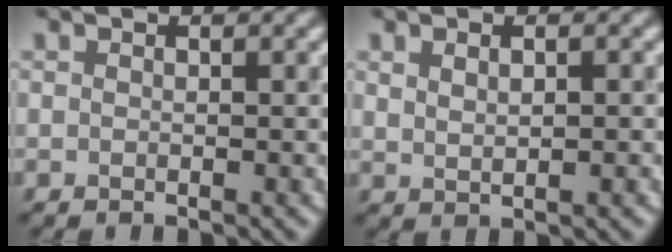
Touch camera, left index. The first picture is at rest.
{"total": 1.6, "force": [0.7, 0.7, 1.2], "torque": [-0.012, 0.006, 0.014]}